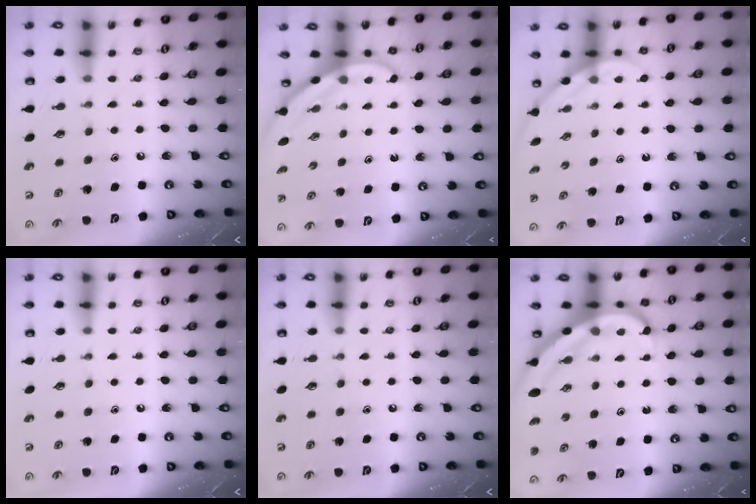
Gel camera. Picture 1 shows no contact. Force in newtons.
{"total": 3.1, "press": 3.1, "slide": 0.1}
{"total": 3.4, "press": 3.4, "slide": 0.1}
{"total": 0.0}
{"total": 0.0}
{"total": 10.2, "press": 10.1, "slide": 1.4}